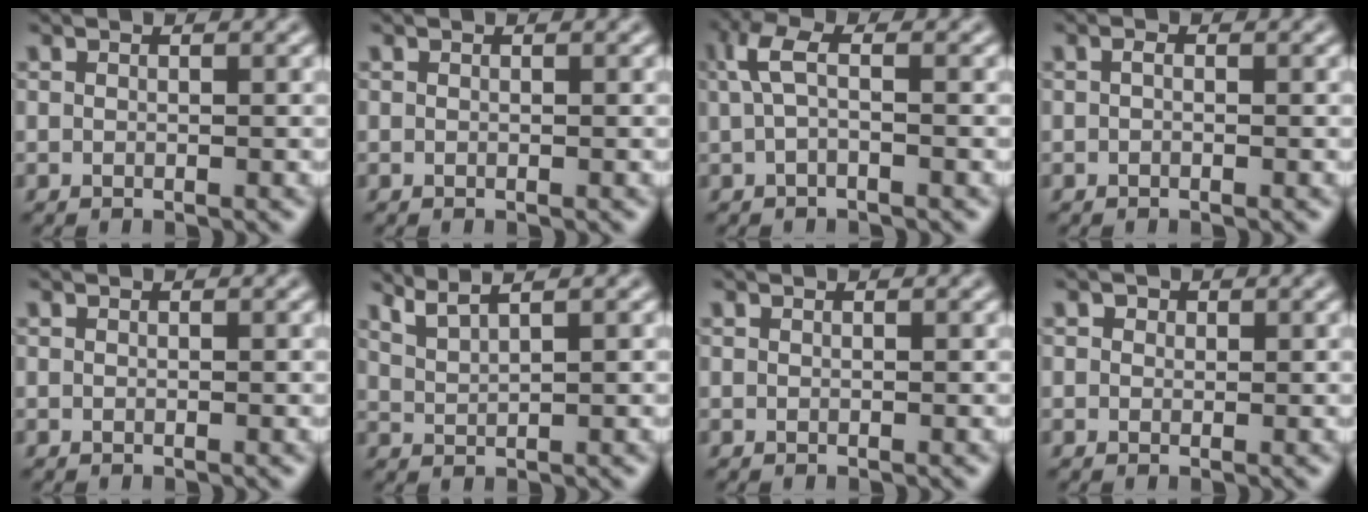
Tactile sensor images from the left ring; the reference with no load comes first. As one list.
[{"total": 0.0}, {"total": 2.6, "force": [0.5, 1.0, 2.4], "torque": [-0.058, 0.006, 0.004]}, {"total": 0.5, "force": [-0.1, 0.3, 0.4], "torque": [-0.009, 0.001, -0.002]}, {"total": 0.0}, {"total": 3.1, "force": [2.6, 0.6, 1.5], "torque": [-0.020, 0.008, 0.046]}, {"total": 0.0}, {"total": 0.9, "force": [0.5, 0.7, 0.3], "torque": [-0.004, -0.003, 0.001]}]